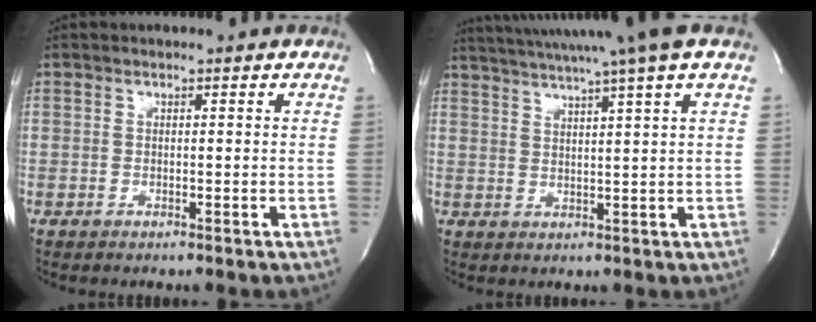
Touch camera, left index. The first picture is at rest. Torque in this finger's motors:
{"motor_torque": [0.20, -0.32, 0.88, 0.21]}